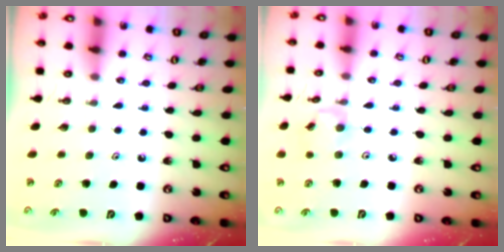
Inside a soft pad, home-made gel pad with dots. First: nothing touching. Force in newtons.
{"total": 3.1, "press": 3.1, "slide": 0.4}